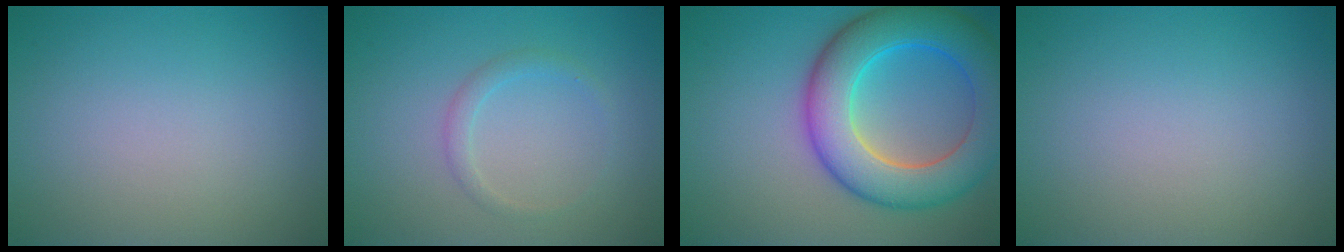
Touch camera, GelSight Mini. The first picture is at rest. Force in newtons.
{"total": 1.3, "press": 1.3, "slide": 0.0}
{"total": 9.8, "press": 9.8, "slide": 0.5}
{"total": 0.0}